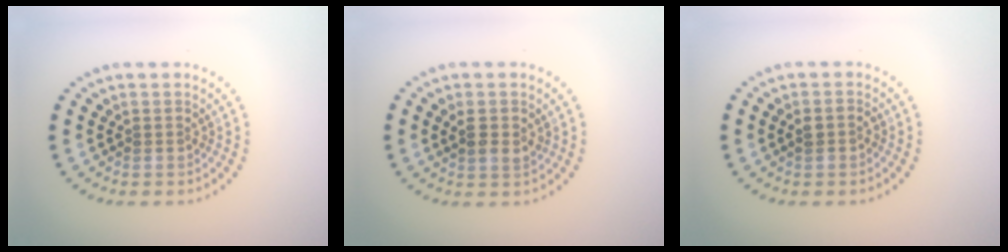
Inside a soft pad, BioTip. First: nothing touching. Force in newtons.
{"total": 2.0, "press": 1.9, "slide": 0.5}
{"total": 1.4, "press": 1.3, "slide": 0.2}